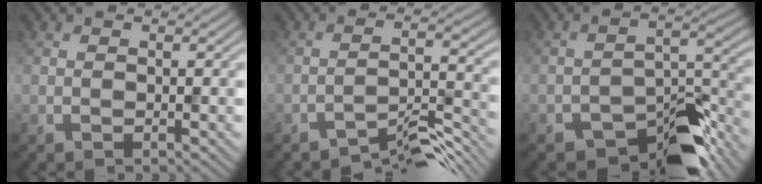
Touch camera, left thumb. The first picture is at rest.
{"total": 6.2, "force": [-5.2, 1.2, 3.2], "torque": [-0.046, 0.005, -0.087]}
{"total": 9.5, "force": [-6.9, 3.9, 5.1], "torque": [-0.057, -0.002, -0.123]}